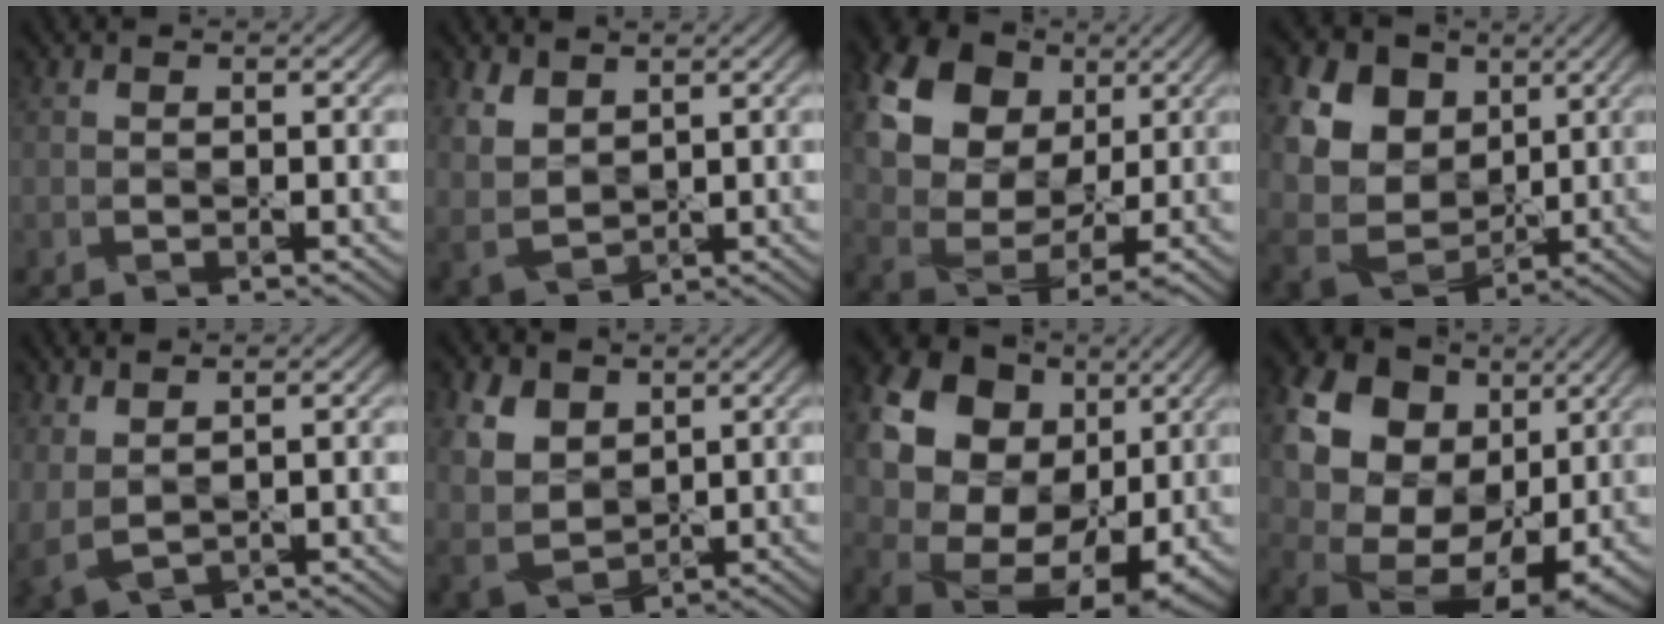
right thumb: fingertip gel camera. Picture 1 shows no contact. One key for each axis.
{"total": 5.3, "fx": 2.8, "fy": 3.4, "fz": 2.9, "tx": -0.089, "ty": -0.006, "tz": 0.064}
{"total": 18.2, "fx": 8.2, "fy": 12.4, "fz": 10.4, "tx": -0.245, "ty": 0.057, "tz": 0.159}
{"total": 16.4, "fx": 6.4, "fy": 12.8, "fz": 8.0, "tx": -0.244, "ty": 0.036, "tz": 0.145}
{"total": 3.9, "fx": 2.0, "fy": 1.9, "fz": 2.7, "tx": -0.090, "ty": -0.006, "tz": 0.050}
{"total": 7.6, "fx": 3.3, "fy": 5.3, "fz": 4.4, "tx": -0.134, "ty": 0.002, "tz": 0.068}
{"total": 24.2, "fx": 8.9, "fy": 19.0, "fz": 12.0, "tx": -0.267, "ty": 0.023, "tz": 0.160}
{"total": 22.0, "fx": 8.5, "fy": 16.8, "fz": 11.4, "tx": -0.258, "ty": 0.025, "tz": 0.156}